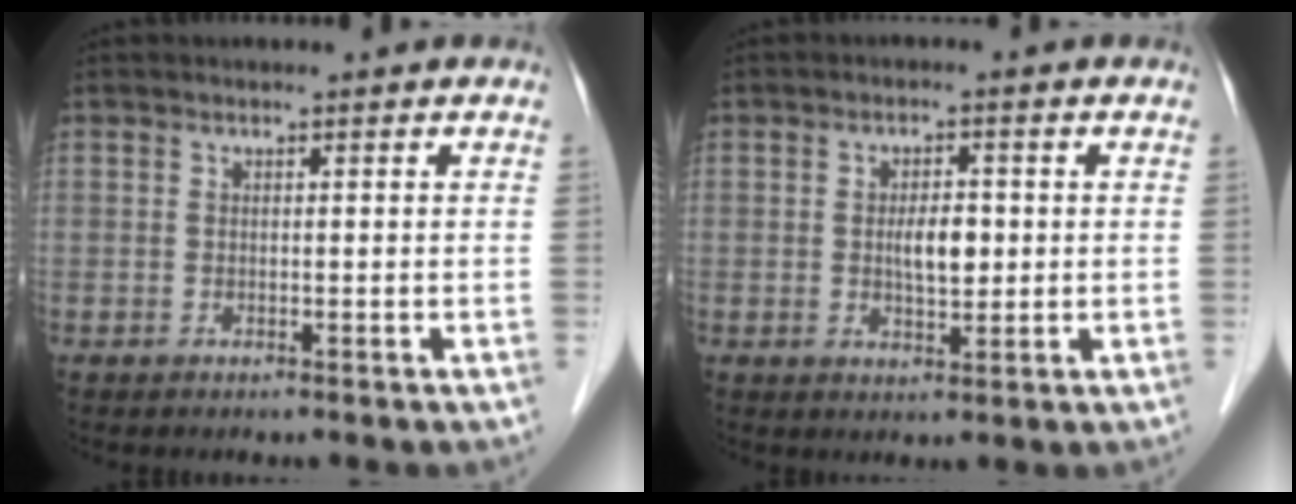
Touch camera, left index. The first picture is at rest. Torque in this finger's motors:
{"motor_torque": [0.47, 0.25, 0.25, 0.03]}